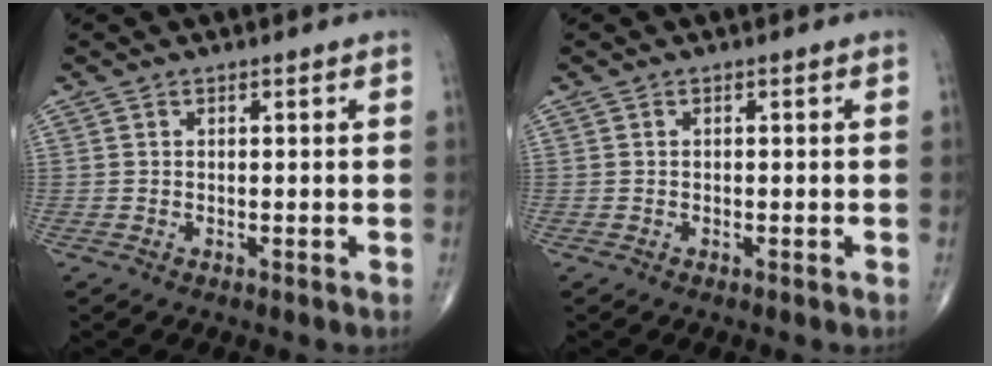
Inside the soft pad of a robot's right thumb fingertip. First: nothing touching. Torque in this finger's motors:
{"motor_torque": [-0.07, -0.12, -0.20, -0.17, -0.04]}